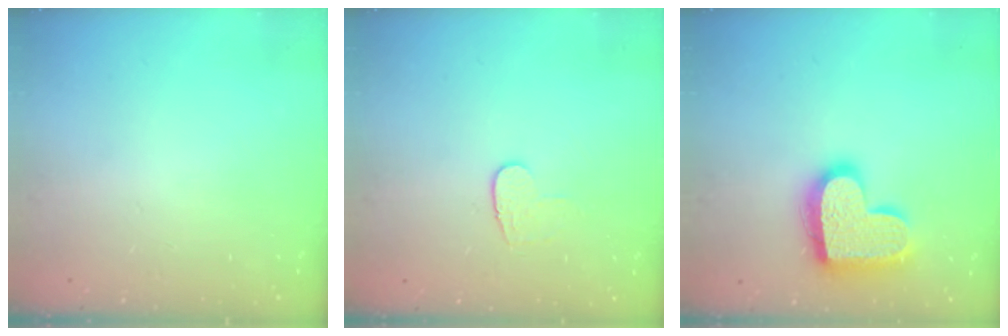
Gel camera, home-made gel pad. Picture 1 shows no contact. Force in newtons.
{"total": 6.6, "press": 6.6, "slide": 0.6}
{"total": 19.6, "press": 19.5, "slide": 1.3}